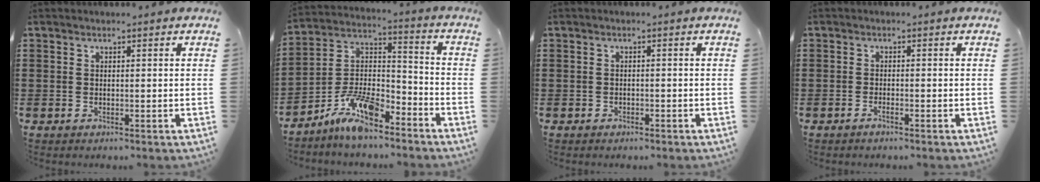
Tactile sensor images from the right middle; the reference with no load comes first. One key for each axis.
{"total": 10.6, "fx": -8.3, "fy": 3.4, "fz": 5.5, "tx": -0.118, "ty": 0.017, "tz": -0.163}
{"total": 0.8, "fx": -0.7, "fy": 0.4, "fz": 0.1, "tx": -0.003, "ty": 0.001, "tz": -0.016}
{"total": 1.0, "fx": -0.8, "fy": 0.0, "fz": 0.7, "tx": -0.015, "ty": -0.005, "tz": -0.013}